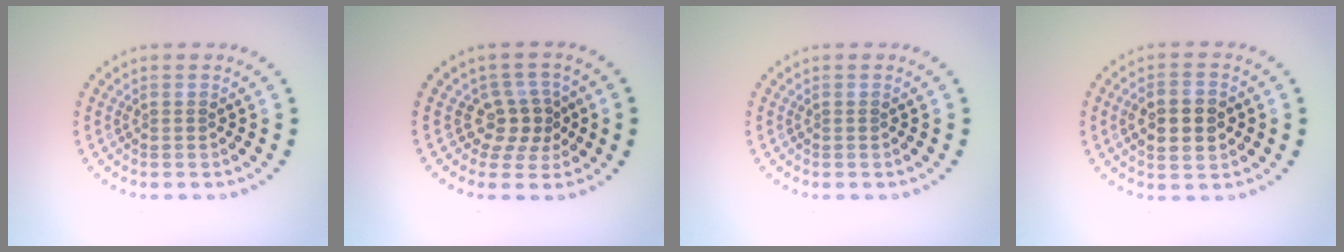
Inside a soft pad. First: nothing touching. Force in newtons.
{"total": 2.7, "press": 2.1, "slide": 1.6}
{"total": 0.0}
{"total": 4.6, "press": 4.6, "slide": 0.2}